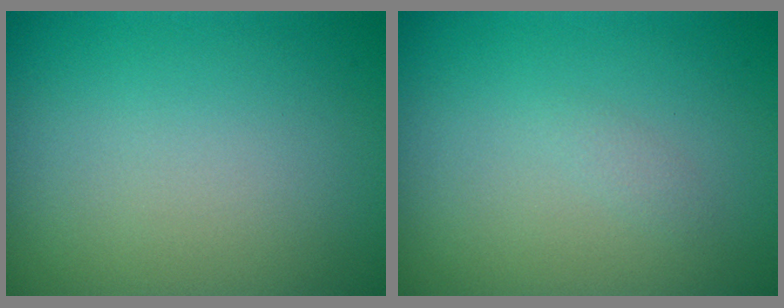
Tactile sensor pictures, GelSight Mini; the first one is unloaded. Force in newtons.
{"total": 0.6, "press": 0.6, "slide": 0.0}